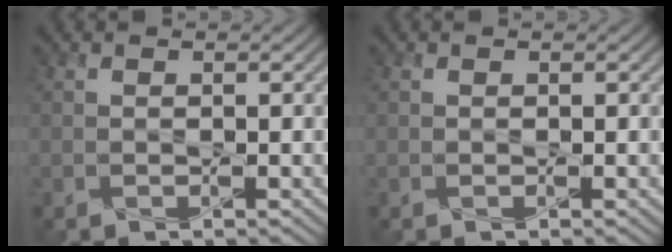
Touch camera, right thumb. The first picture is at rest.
{"total": 0.0}